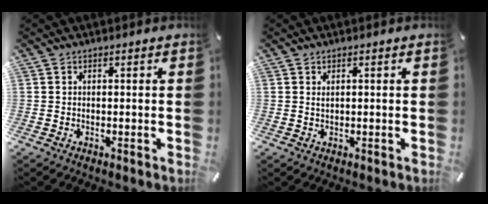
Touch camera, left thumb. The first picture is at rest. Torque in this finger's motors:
{"motor_torque": [0.09, -0.17, 0.08, 0.05, -0.01]}